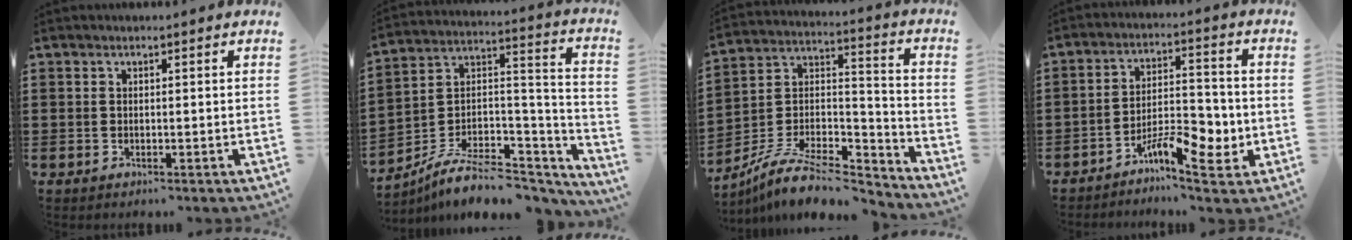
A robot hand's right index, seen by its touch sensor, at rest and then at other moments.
{"total": 8.9, "force": [-6.3, 3.6, 5.0], "torque": [-0.090, 0.015, -0.120]}
{"total": 10.6, "force": [-8.4, 3.2, 5.5], "torque": [-0.104, 0.019, -0.166]}
{"total": 8.2, "force": [-4.4, 3.0, 6.3], "torque": [-0.098, 0.018, -0.074]}